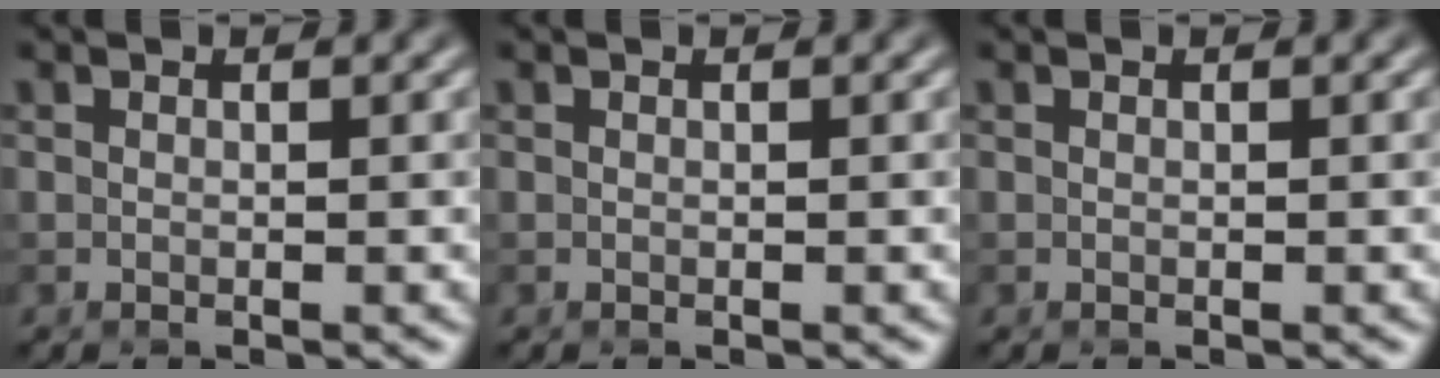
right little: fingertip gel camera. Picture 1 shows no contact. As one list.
[{"total": 0.0}, {"total": 0.0}]